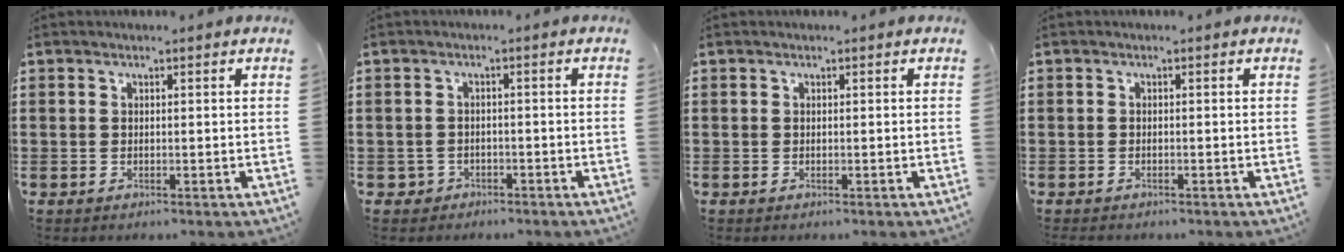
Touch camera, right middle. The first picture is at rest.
{"total": 1.4, "force": [-1.1, 0.9, 0.0], "torque": [-0.005, 0.001, -0.026]}
{"total": 0.0}
{"total": 0.8, "force": [-0.7, 0.2, 0.1], "torque": [-0.003, 0.000, -0.016]}